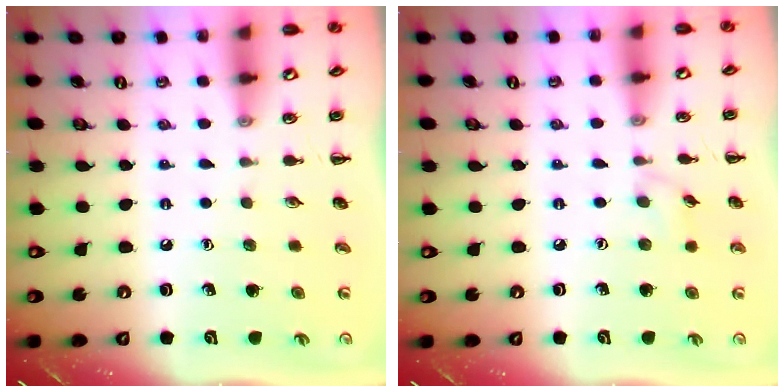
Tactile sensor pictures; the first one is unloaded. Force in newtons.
{"total": 3.4, "press": 3.3, "slide": 0.9}